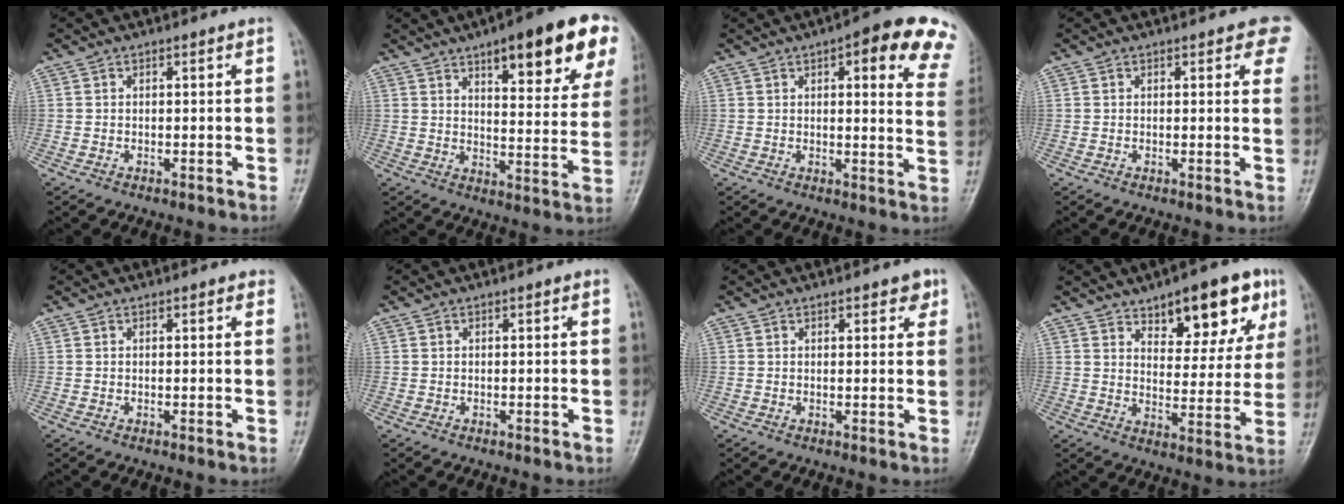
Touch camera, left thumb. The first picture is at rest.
{"total": 19.8, "force": [10.7, 6.0, 15.5], "torque": [-0.168, -0.031, 0.143]}
{"total": 16.1, "force": [9.2, 4.8, 12.3], "torque": [-0.115, -0.027, 0.090]}
{"total": 5.2, "force": [2.9, 2.2, 3.7], "torque": [-0.010, -0.004, 0.023]}
{"total": 0.9, "force": [0.5, 0.4, 0.7], "torque": [-0.007, 0.000, 0.002]}
{"total": 0.0}
{"total": 3.1, "force": [1.8, 1.4, 2.1], "torque": [-0.012, -0.006, 0.019]}
{"total": 15.1, "force": [8.6, 6.5, 10.5], "torque": [-0.093, -0.036, 0.123]}